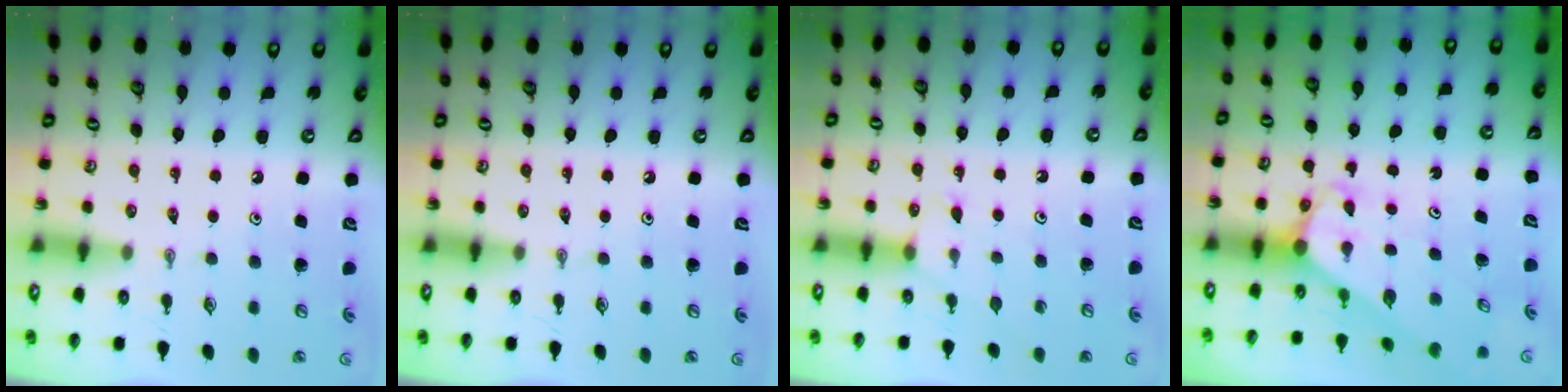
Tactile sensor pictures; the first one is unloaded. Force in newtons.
{"total": 0.0}
{"total": 5.7, "press": 5.7, "slide": 0.6}
{"total": 3.3, "press": 3.3, "slide": 0.1}